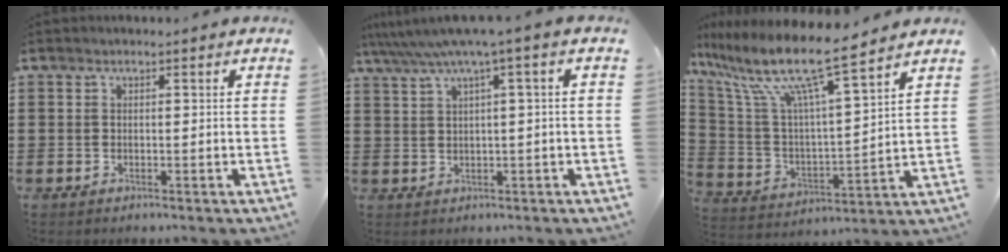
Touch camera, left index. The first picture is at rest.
{"total": 4.3, "force": [1.4, -0.5, 4.0], "torque": [-0.080, -0.014, 0.019]}
{"total": 11.7, "force": [9.2, 1.2, 7.2], "torque": [-0.177, -0.055, 0.151]}